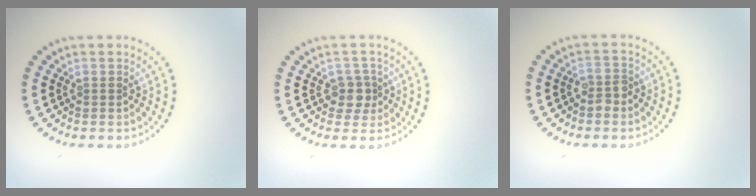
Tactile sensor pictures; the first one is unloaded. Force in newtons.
{"total": 2.0, "press": 1.7, "slide": 1.0}
{"total": 1.7, "press": 1.6, "slide": 0.5}